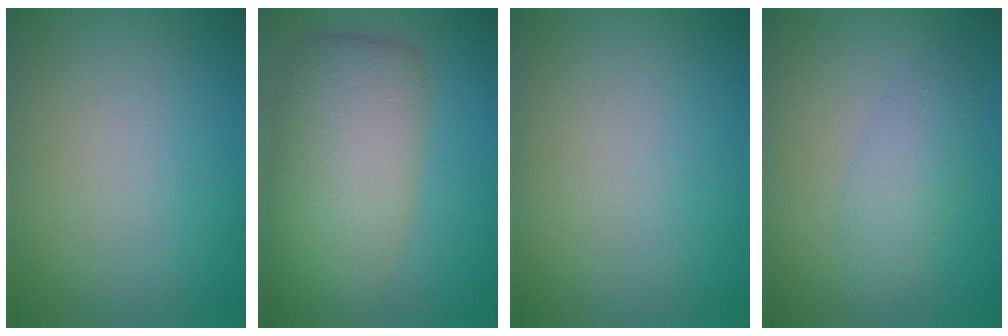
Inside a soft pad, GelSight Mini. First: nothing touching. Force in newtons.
{"total": 8.2, "press": 8.2, "slide": 0.3}
{"total": 0.0}
{"total": 2.5, "press": 2.5, "slide": 0.1}